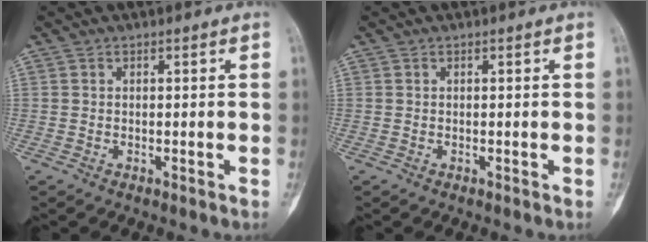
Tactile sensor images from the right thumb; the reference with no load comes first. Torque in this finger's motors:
{"motor_torque": [0.08, 0.06, 0.00, 0.00, 0.02]}